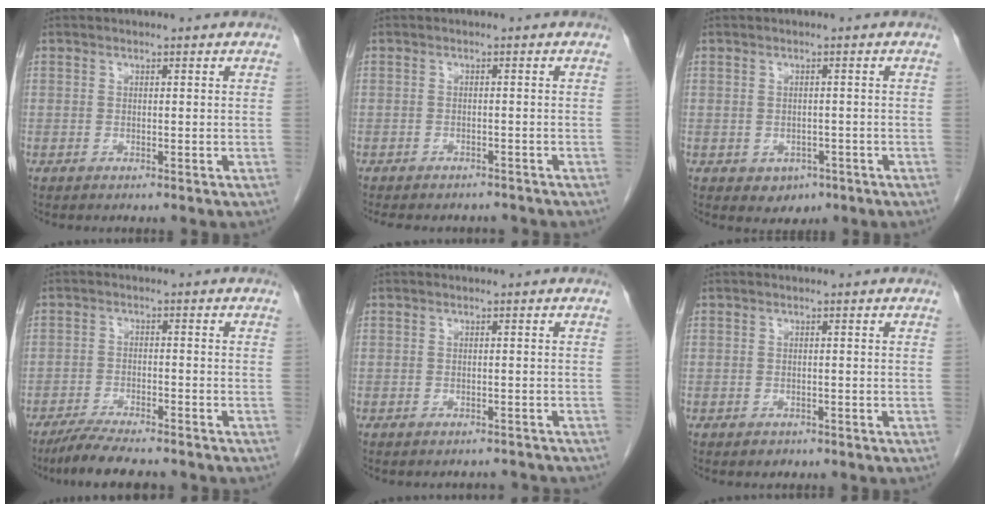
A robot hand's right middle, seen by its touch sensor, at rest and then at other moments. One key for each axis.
{"total": 8.6, "fx": -7.6, "fy": 3.2, "fz": 2.5, "tx": -0.042, "ty": 0.000, "tz": -0.091}
{"total": 2.8, "fx": -1.3, "fy": 2.2, "fz": 1.2, "tx": -0.012, "ty": 0.004, "tz": -0.006}
{"total": 7.8, "fx": -6.7, "fy": 1.2, "fz": 3.7, "tx": -0.061, "ty": -0.017, "tz": -0.111}
{"total": 2.4, "fx": -2.3, "fy": 0.8, "fz": -0.2, "tx": 0.007, "ty": -0.001, "tz": -0.030}
{"total": 1.1, "fx": -0.7, "fy": 0.8, "fz": 0.2, "tx": -0.004, "ty": 0.001, "tz": -0.007}